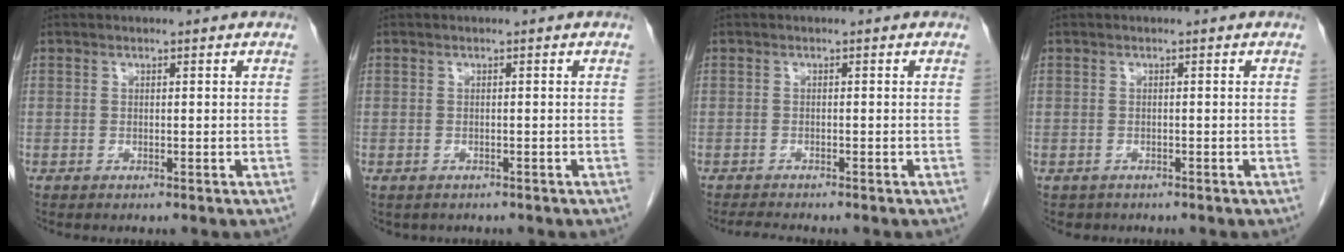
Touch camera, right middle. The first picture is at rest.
{"total": 1.5, "force": [-1.1, 0.9, 0.2], "torque": [-0.010, 0.000, -0.011]}
{"total": 2.1, "force": [-2.0, -0.1, 0.7], "torque": [-0.015, -0.009, -0.033]}
{"total": 1.3, "force": [-1.0, 0.8, 0.0], "torque": [-0.009, 0.001, -0.013]}